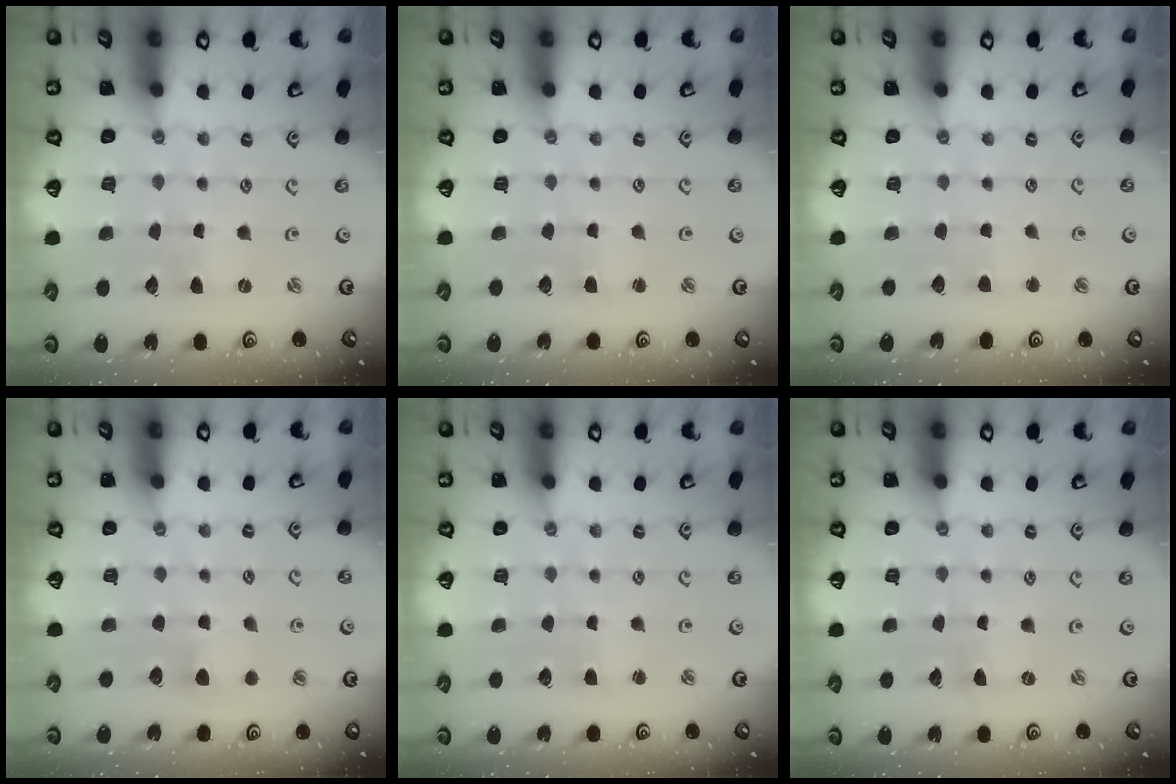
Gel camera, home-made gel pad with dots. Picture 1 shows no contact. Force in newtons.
{"total": 2.5, "press": 2.5, "slide": 0.3}
{"total": 2.1, "press": 2.0, "slide": 0.3}
{"total": 4.9, "press": 4.8, "slide": 0.8}
{"total": 1.9, "press": 1.9, "slide": 0.3}
{"total": 0.0}